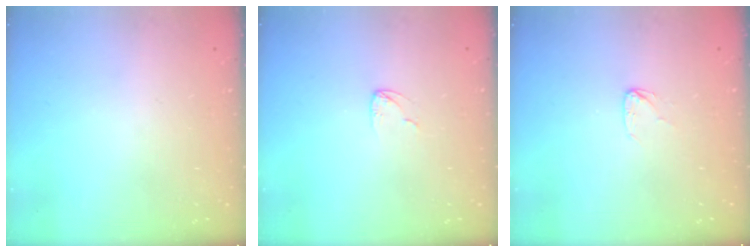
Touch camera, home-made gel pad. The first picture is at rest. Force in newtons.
{"total": 2.9, "press": 2.9, "slide": 0.3}
{"total": 3.5, "press": 3.5, "slide": 0.2}